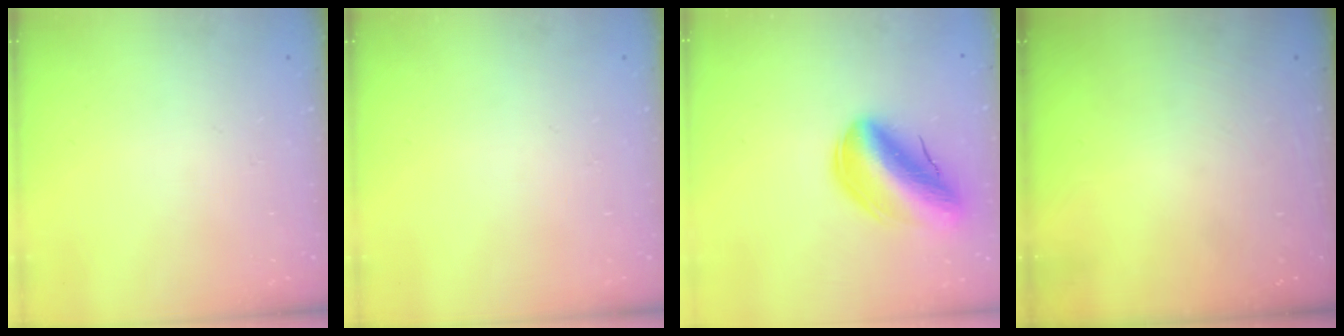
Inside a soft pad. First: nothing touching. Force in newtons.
{"total": 0.0}
{"total": 17.5, "press": 17.1, "slide": 4.1}
{"total": 0.0}